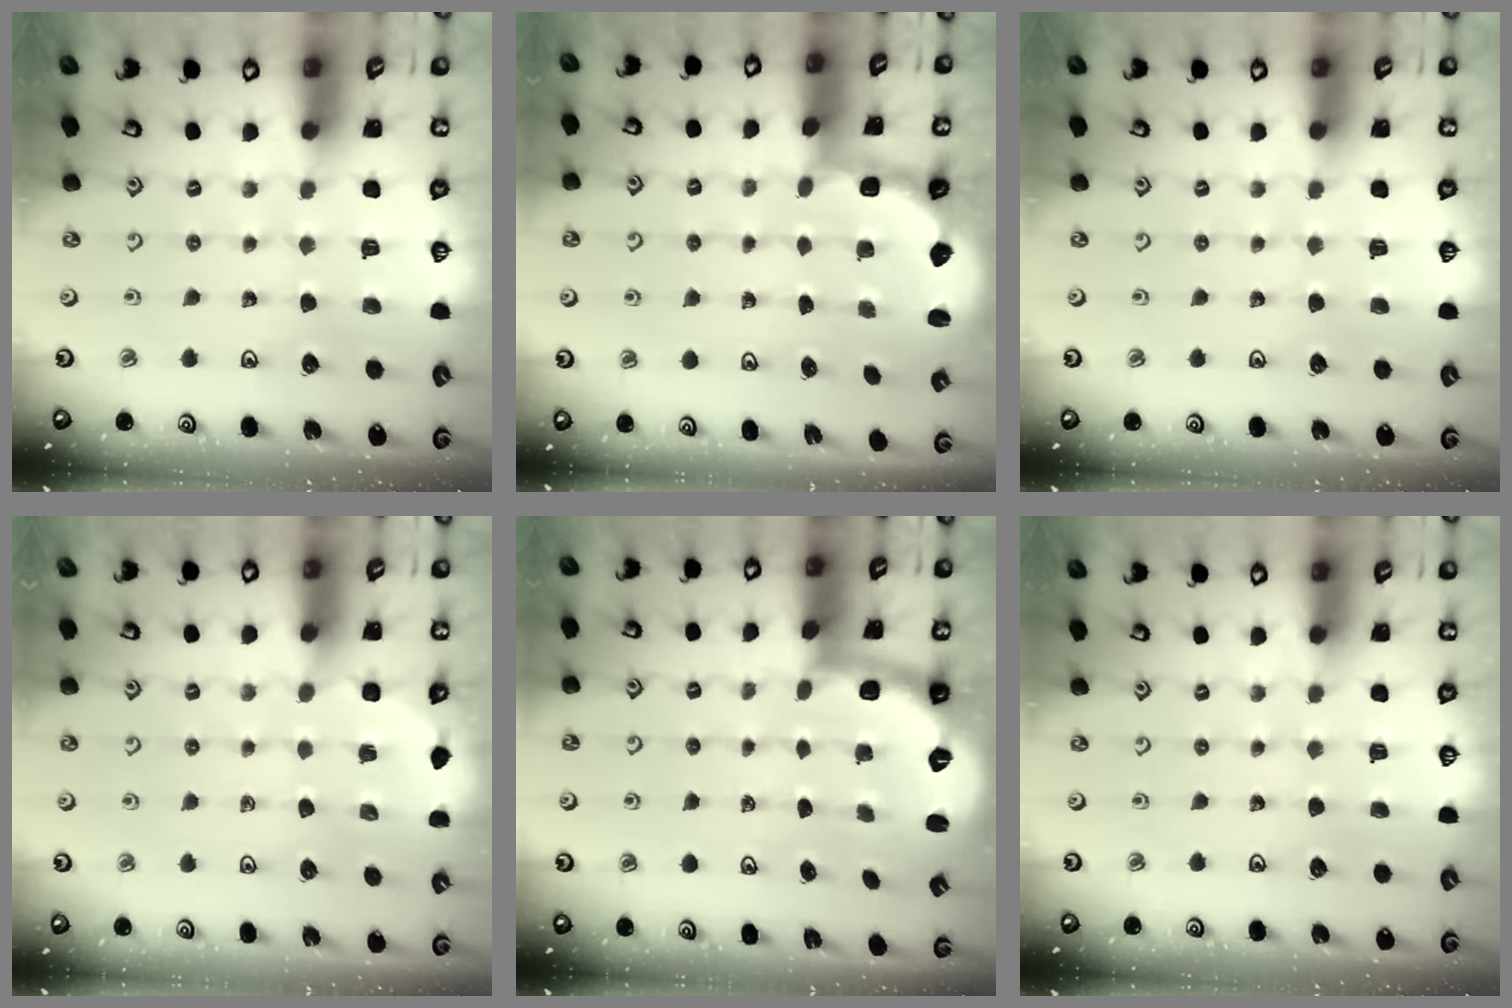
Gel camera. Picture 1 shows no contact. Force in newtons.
{"total": 2.9, "press": 2.4, "slide": 1.6}
{"total": 0.0}
{"total": 3.2, "press": 2.8, "slide": 1.4}
{"total": 2.6, "press": 1.4, "slide": 2.2}
{"total": 0.0}